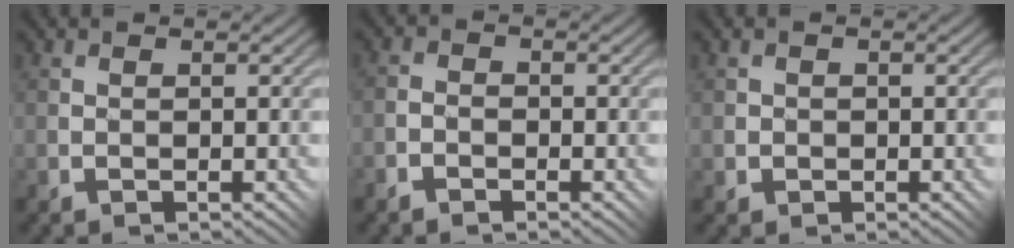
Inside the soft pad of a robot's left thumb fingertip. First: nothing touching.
{"total": 2.0, "force": [-1.4, 1.1, 0.8], "torque": [-0.011, 0.005, -0.034]}
{"total": 1.5, "force": [0.1, 1.5, -0.1], "torque": [0.010, 0.008, -0.007]}